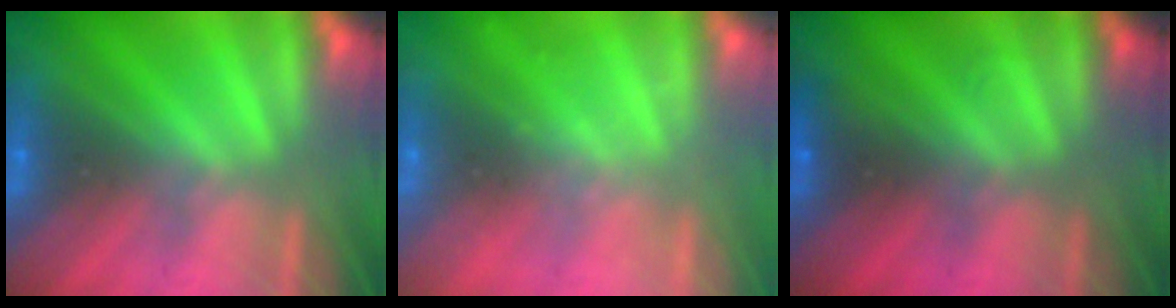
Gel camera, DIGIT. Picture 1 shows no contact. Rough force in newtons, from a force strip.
{"total": 2.3}
{"total": 1.7}